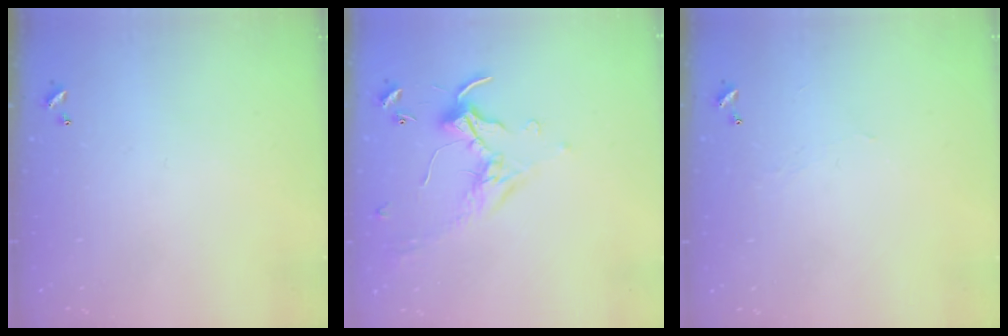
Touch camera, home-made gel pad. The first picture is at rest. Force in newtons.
{"total": 0.0}
{"total": 1.7, "press": 1.7, "slide": 0.4}